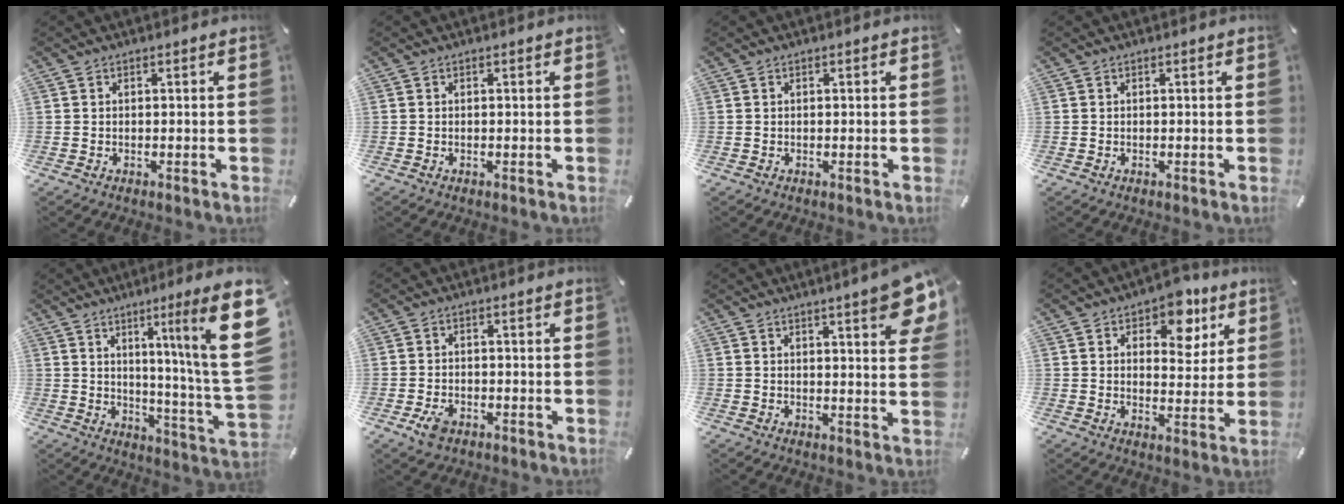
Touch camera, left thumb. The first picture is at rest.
{"total": 0.0}
{"total": 0.0}
{"total": 0.0}
{"total": 19.9, "force": [8.4, 0.6, 18.0], "torque": [-0.260, -0.071, 0.114]}
{"total": 3.4, "force": [-1.9, 2.2, 1.9], "torque": [-0.045, 0.005, -0.038]}
{"total": 9.2, "force": [5.1, 1.9, 7.4], "torque": [-0.099, -0.030, 0.082]}
{"total": 9.6, "force": [5.4, 5.8, 5.4], "torque": [-0.063, -0.023, 0.086]}